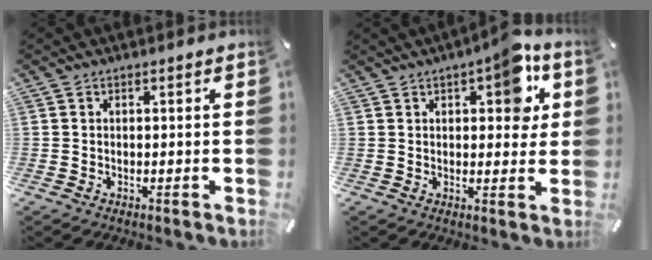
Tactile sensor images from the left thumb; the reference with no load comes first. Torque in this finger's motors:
{"motor_torque": [1.74, 1.65, 1.23, -0.41, 0.09]}